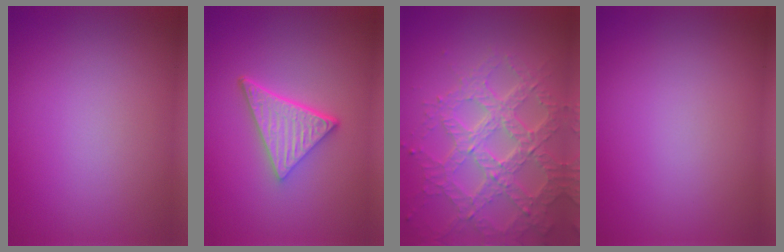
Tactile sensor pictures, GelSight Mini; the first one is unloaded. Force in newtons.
{"total": 5.1, "press": 3.6, "slide": 3.7}
{"total": 7.1, "press": 5.2, "slide": 4.9}
{"total": 0.0}